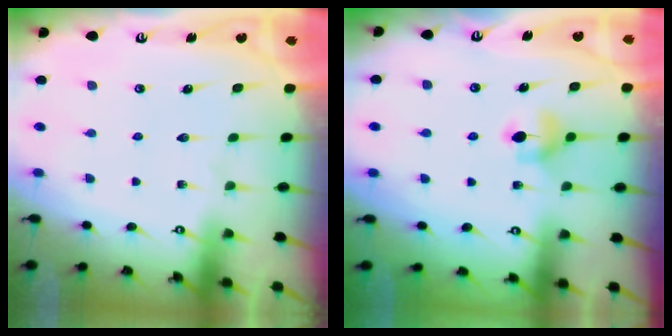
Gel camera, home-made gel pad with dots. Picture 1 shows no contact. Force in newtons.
{"total": 5.6, "press": 5.6, "slide": 0.5}